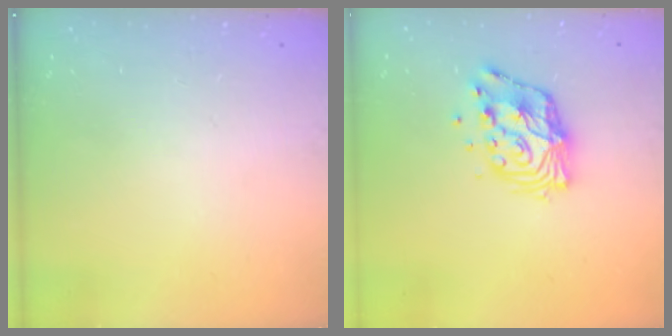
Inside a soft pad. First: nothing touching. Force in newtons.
{"total": 12.3, "press": 12.3, "slide": 1.1}